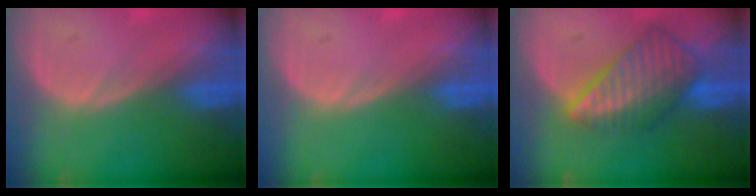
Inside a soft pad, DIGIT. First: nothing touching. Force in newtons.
{"total": 0.0}
{"total": 8.8, "press": 7.6, "slide": 4.4}